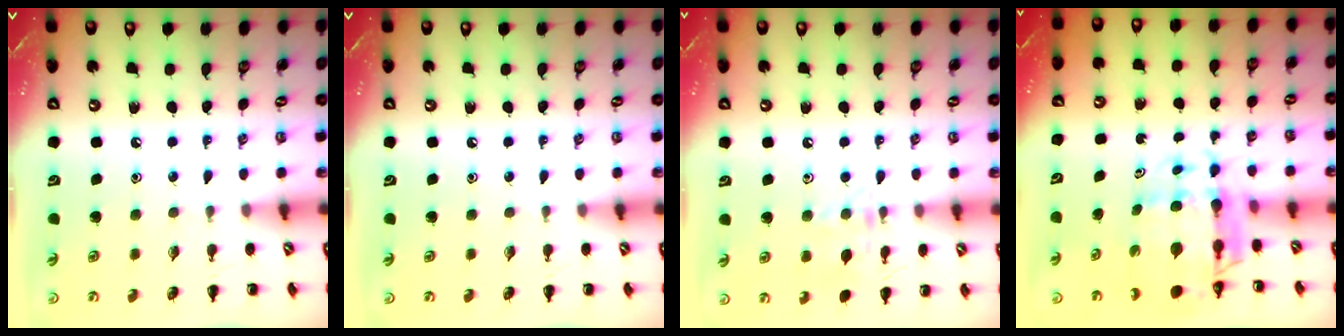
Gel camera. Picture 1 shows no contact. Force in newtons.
{"total": 0.0}
{"total": 8.5, "press": 8.5, "slide": 0.9}
{"total": 8.6, "press": 8.2, "slide": 2.7}